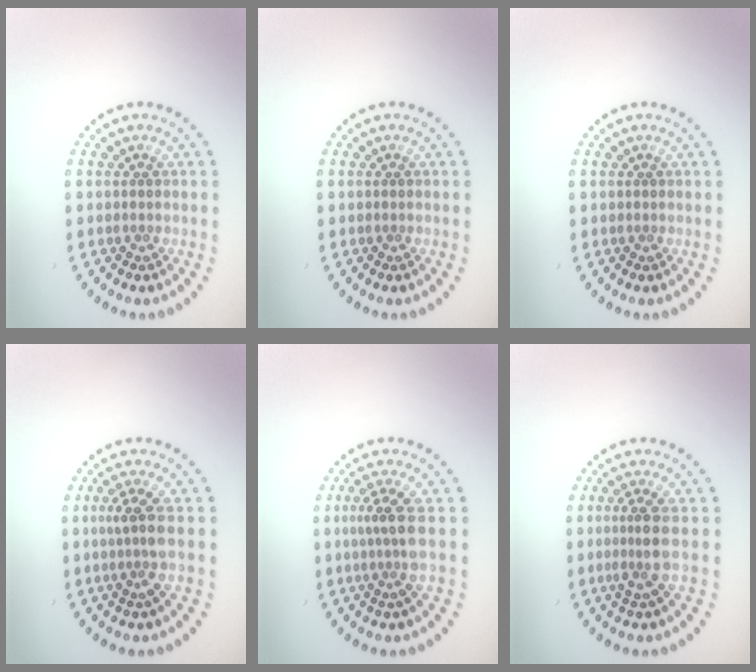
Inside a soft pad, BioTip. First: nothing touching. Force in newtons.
{"total": 0.0}
{"total": 0.0}
{"total": 2.6, "press": 2.0, "slide": 1.7}
{"total": 2.9, "press": 2.1, "slide": 2.0}
{"total": 2.6, "press": 1.9, "slide": 1.7}